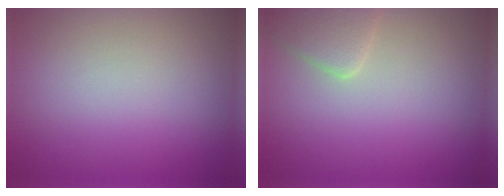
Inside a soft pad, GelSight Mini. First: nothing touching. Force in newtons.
{"total": 2.4, "press": 2.4, "slide": 0.1}